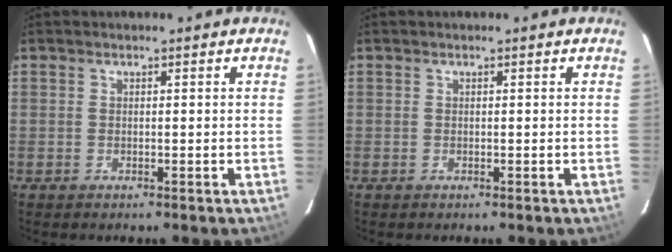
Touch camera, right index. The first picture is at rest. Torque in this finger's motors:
{"motor_torque": [-0.04, 0.00, 0.00, 0.00]}